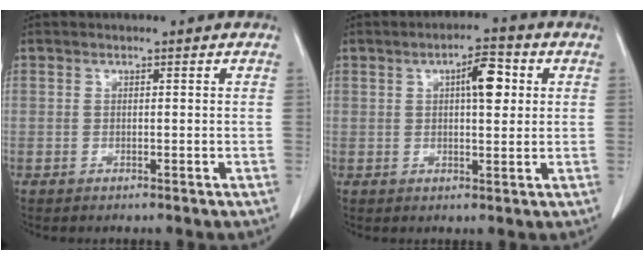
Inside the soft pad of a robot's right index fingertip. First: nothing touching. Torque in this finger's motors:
{"motor_torque": [0.15, 0.07, 0.15, 0.03]}